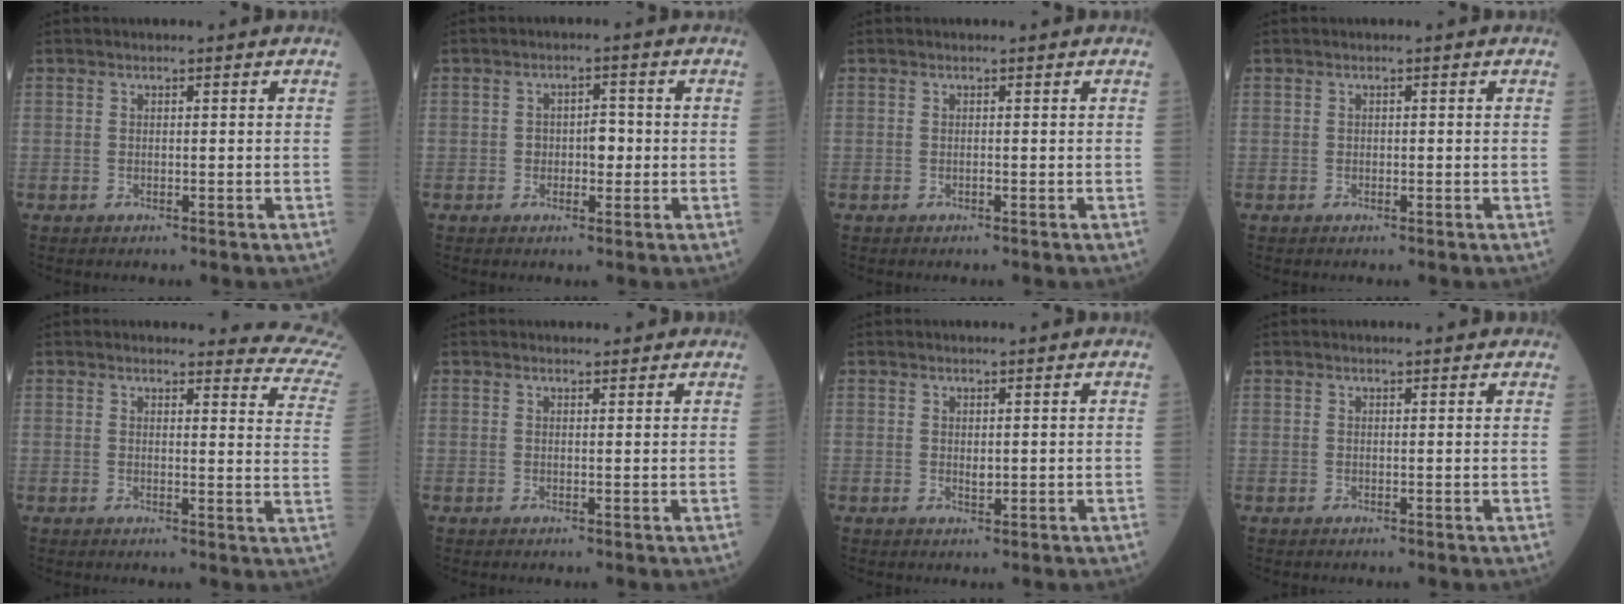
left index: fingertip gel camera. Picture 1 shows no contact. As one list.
[{"total": 2.9, "force": [-0.4, 1.8, 2.3], "torque": [-0.031, 0.007, -0.005]}, {"total": 0.0}, {"total": 0.0}, {"total": 12.3, "force": [12.2, 1.1, 1.1], "torque": [0.024, -0.093, 0.091]}, {"total": 2.3, "force": [2.0, 0.9, 0.6], "torque": [-0.008, 0.008, 0.022]}, {"total": 1.1, "force": [0.4, 0.6, 0.9], "torque": [-0.017, -0.006, 0.009]}, {"total": 1.8, "force": [1.6, 0.5, 0.5], "torque": [-0.011, 0.007, 0.014]}]